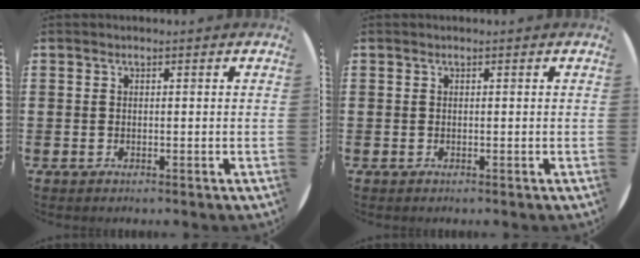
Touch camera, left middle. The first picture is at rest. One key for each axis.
{"total": 0.0}